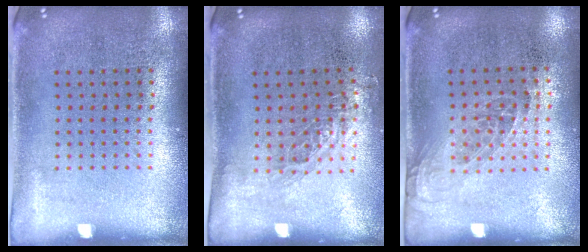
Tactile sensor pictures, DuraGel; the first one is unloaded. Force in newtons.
{"total": 0.8, "press": 0.8, "slide": 0.2}
{"total": 1.2, "press": 1.0, "slide": 0.7}